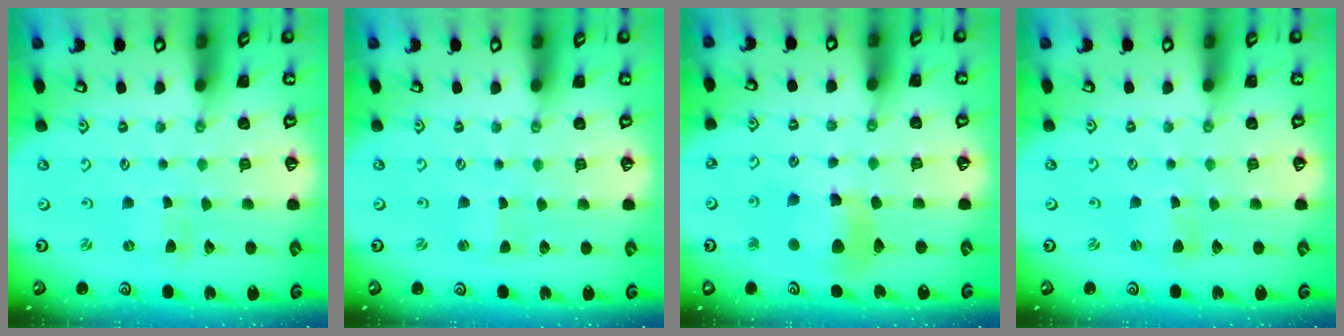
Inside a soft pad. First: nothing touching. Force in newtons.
{"total": 0.0}
{"total": 10.2, "press": 10.2, "slide": 1.2}
{"total": 0.0}